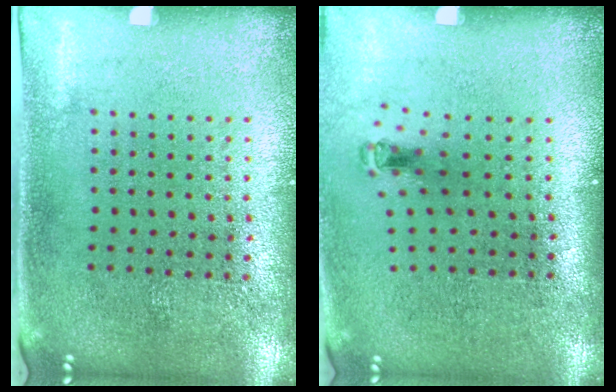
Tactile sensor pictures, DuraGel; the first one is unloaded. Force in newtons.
{"total": 0.8, "press": 0.4, "slide": 0.7}